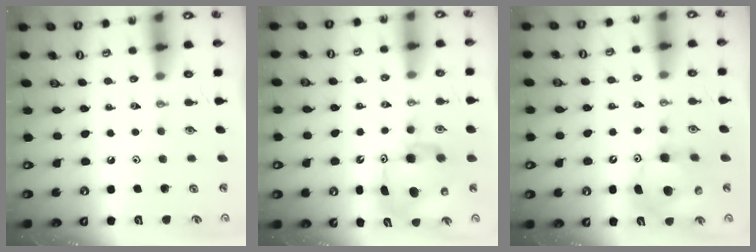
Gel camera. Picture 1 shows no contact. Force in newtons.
{"total": 8.6, "press": 8.6, "slide": 1.0}
{"total": 12.1, "press": 11.9, "slide": 2.2}